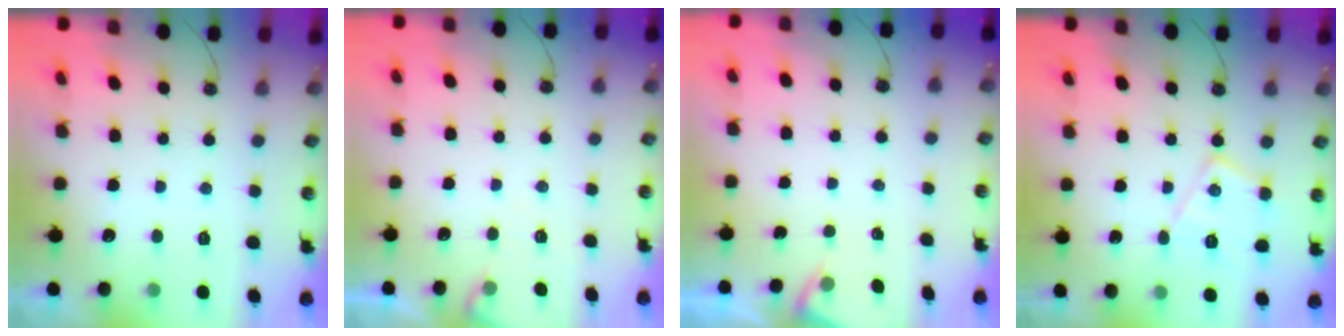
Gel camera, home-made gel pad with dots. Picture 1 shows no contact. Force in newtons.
{"total": 4.7, "press": 4.7, "slide": 0.6}
{"total": 2.6, "press": 2.6, "slide": 0.4}
{"total": 11.0, "press": 11.0, "slide": 0.5}